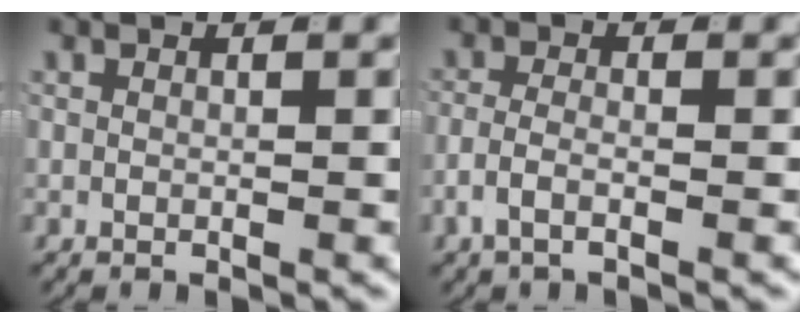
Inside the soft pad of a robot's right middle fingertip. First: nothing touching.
{"total": 2.4, "force": [-1.3, 0.9, 1.8], "torque": [-0.042, -0.004, -0.024]}